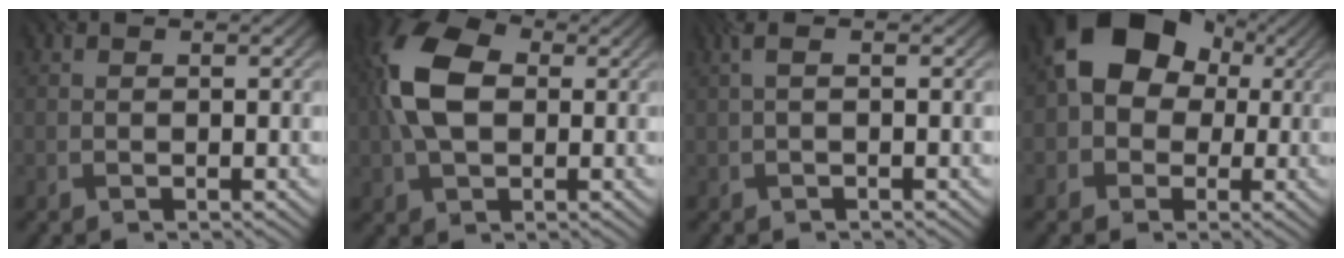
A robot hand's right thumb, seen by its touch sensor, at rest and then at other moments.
{"total": 10.4, "force": [1.1, 6.6, 7.9], "torque": [-0.198, 0.014, 0.009]}
{"total": 1.4, "force": [0.2, 0.1, 1.4], "torque": [-0.026, 0.008, 0.000]}
{"total": 12.1, "force": [2.1, 9.8, 6.7], "torque": [-0.103, 0.014, 0.008]}